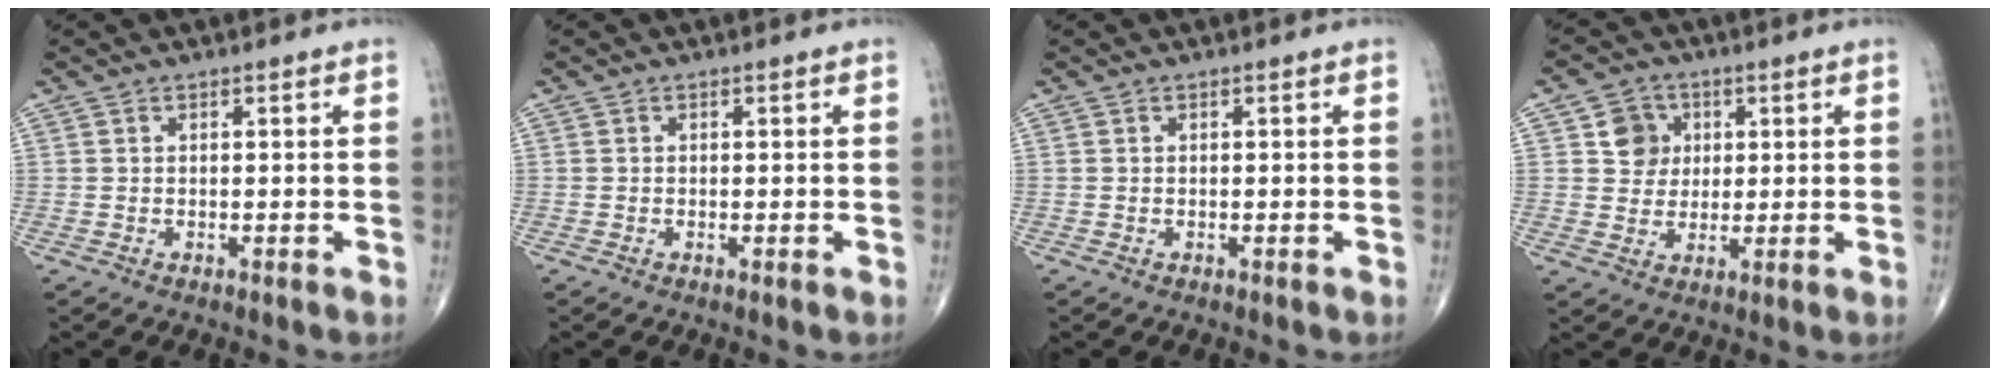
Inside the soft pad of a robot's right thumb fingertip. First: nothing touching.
{"total": 0.0}
{"total": 0.0}
{"total": 6.0, "force": [1.7, 5.4, 1.9], "torque": [-0.003, -0.001, 0.025]}